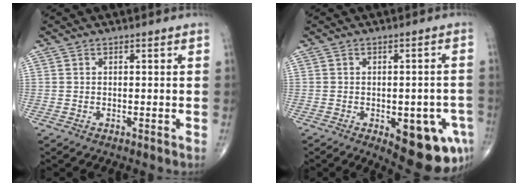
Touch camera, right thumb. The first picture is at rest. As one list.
[{"total": 13.7, "force": [-5.3, 6.0, 11.1], "torque": [-0.109, 0.015, -0.051]}]